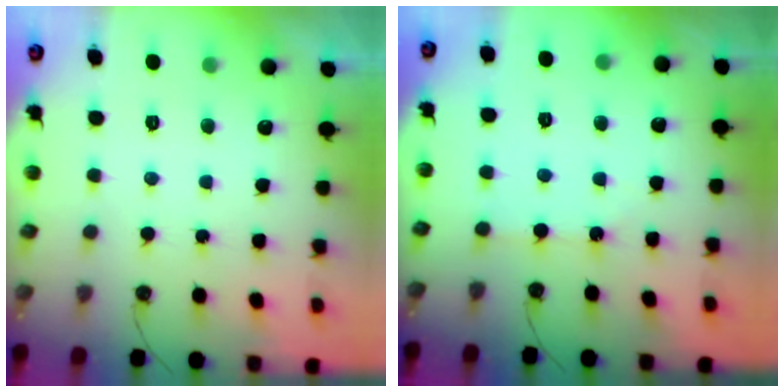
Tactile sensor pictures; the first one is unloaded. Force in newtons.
{"total": 1.4, "press": 1.3, "slide": 0.3}